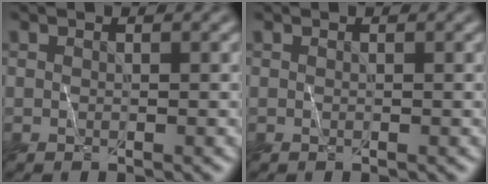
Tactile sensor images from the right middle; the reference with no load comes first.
{"total": 0.0}